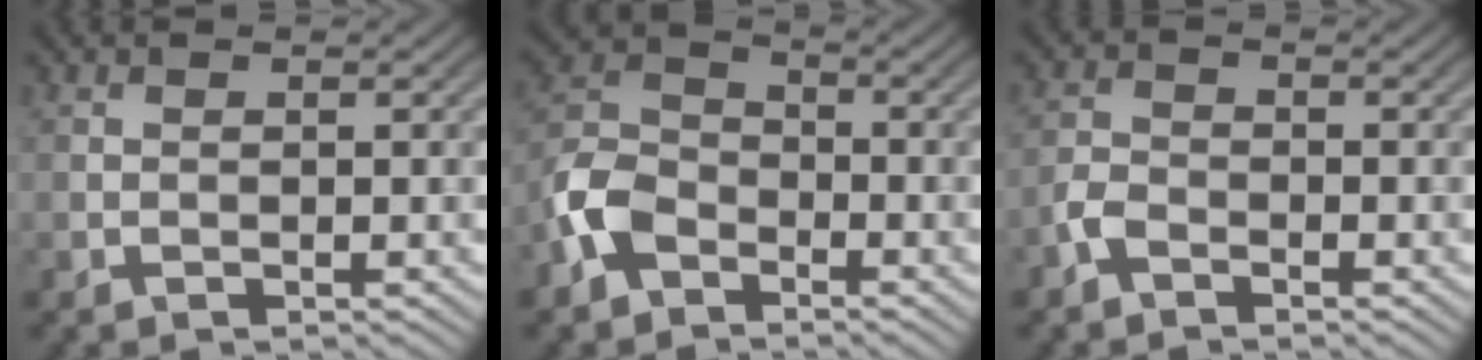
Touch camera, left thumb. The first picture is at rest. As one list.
[{"total": 6.4, "force": [-3.6, 3.9, 3.5], "torque": [-0.084, 0.006, -0.089]}, {"total": 2.4, "force": [-1.7, 1.1, 1.1], "torque": [-0.026, 0.003, -0.044]}]